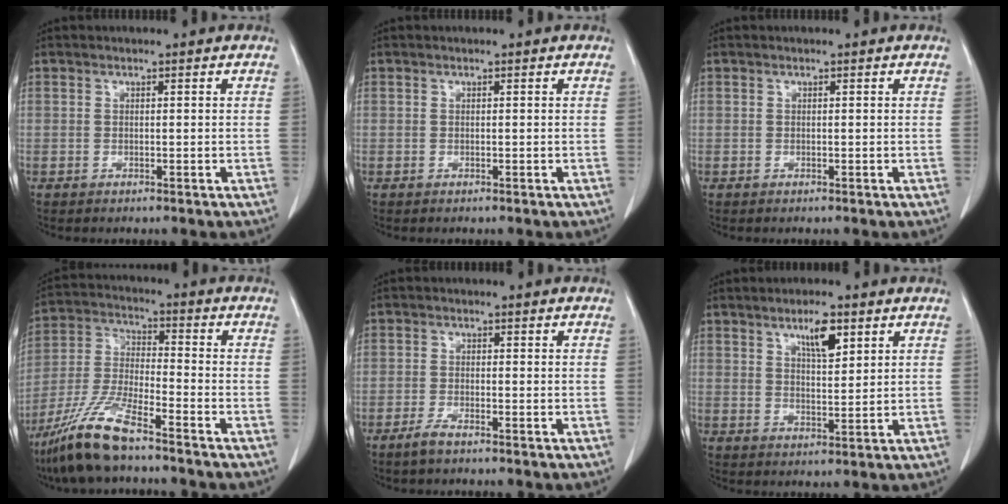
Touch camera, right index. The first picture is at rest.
{"total": 0.0}
{"total": 0.0}
{"total": 11.4, "force": [-8.6, 1.3, 7.4], "torque": [-0.161, -0.021, -0.168]}
{"total": 2.1, "force": [-1.6, 0.3, 1.3], "torque": [-0.032, -0.002, -0.033]}
{"total": 5.4, "force": [3.0, 1.4, 4.3], "torque": [-0.076, -0.001, 0.052]}